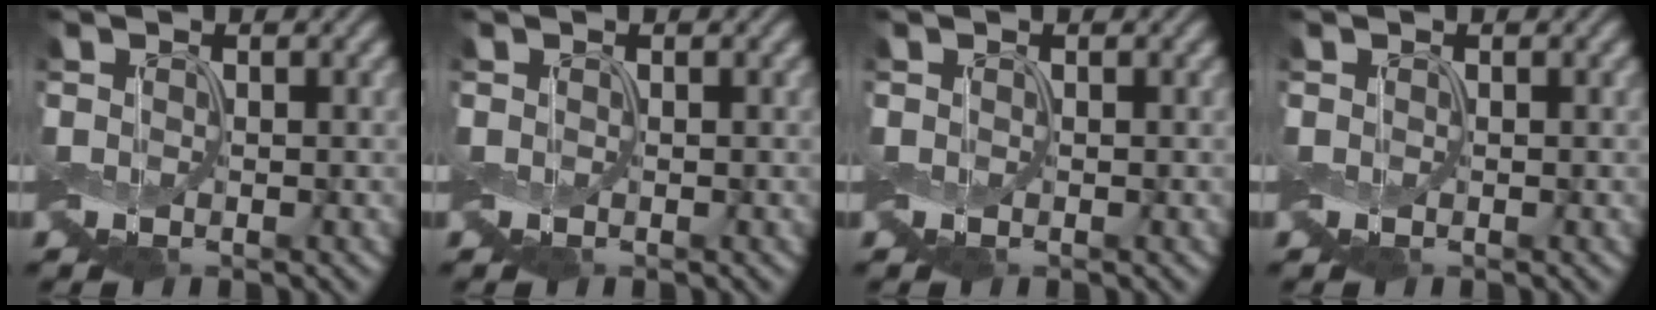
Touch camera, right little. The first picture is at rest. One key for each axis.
{"total": 0.0}
{"total": 0.0}
{"total": 0.0}